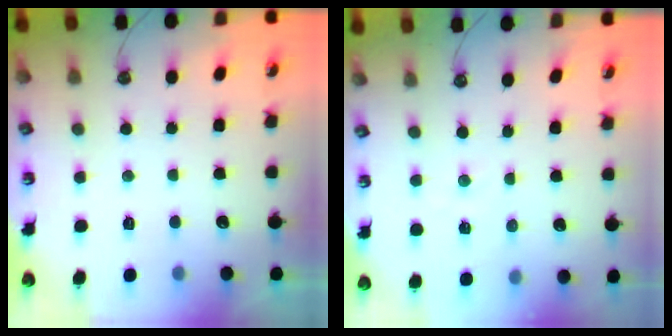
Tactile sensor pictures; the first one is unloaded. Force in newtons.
{"total": 2.6, "press": 2.6, "slide": 0.3}